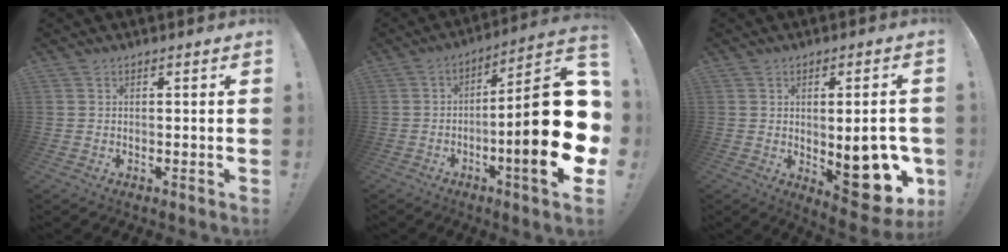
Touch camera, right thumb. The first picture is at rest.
{"total": 25.2, "force": [-3.6, 5.8, 24.2], "torque": [-0.354, 0.018, -0.053]}
{"total": 17.7, "force": [-3.4, 7.5, 15.6], "torque": [-0.171, 0.002, -0.036]}